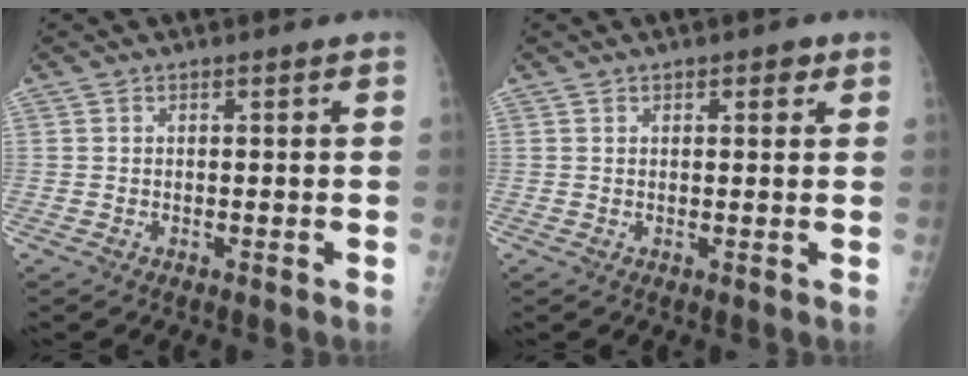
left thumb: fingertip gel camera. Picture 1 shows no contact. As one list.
[{"total": 2.0, "force": [1.1, 1.0, 1.3], "torque": [-0.006, -0.002, 0.013]}]